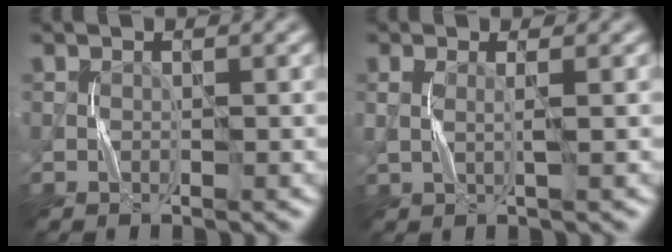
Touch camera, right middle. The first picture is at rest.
{"total": 1.1, "force": [0.4, 0.1, 1.0], "torque": [-0.021, 0.001, 0.010]}